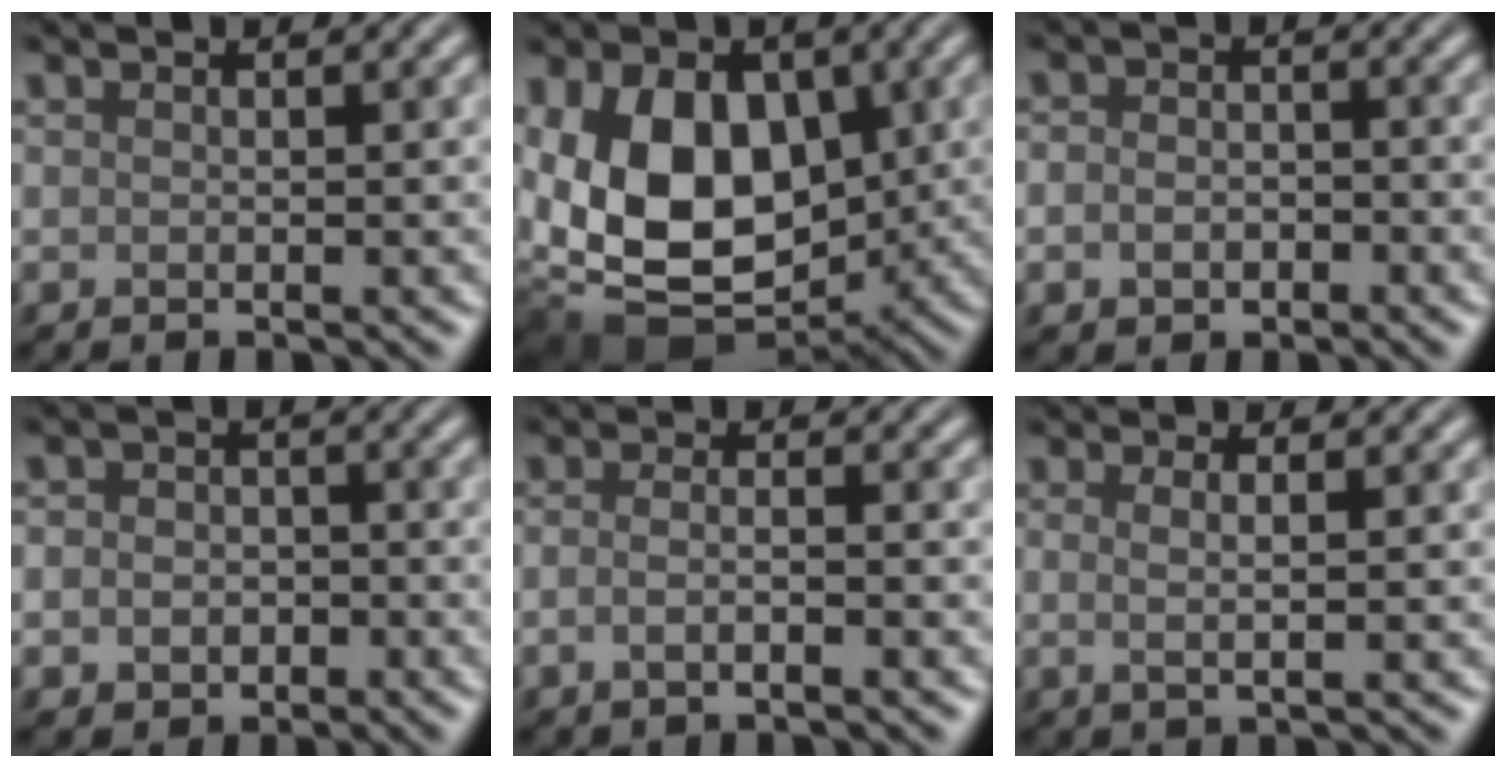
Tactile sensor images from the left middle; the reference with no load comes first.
{"total": 13.3, "force": [0.0, 8.9, 9.9], "torque": [-0.196, -0.011, -0.009]}
{"total": 2.4, "force": [-0.8, 1.8, 1.3], "torque": [-0.011, -0.003, -0.021]}
{"total": 3.5, "force": [-0.8, 3.0, 1.6], "torque": [-0.001, -0.002, -0.029]}
{"total": 2.3, "force": [-0.9, 0.9, 2.0], "torque": [-0.028, -0.002, -0.018]}
{"total": 1.9, "force": [0.3, 0.6, 1.8], "torque": [-0.031, -0.001, 0.000]}